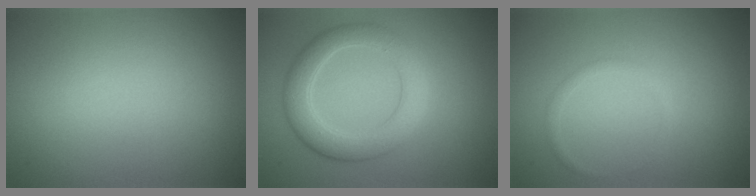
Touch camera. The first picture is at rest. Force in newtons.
{"total": 4.4, "press": 4.4, "slide": 0.2}
{"total": 0.8, "press": 0.8, "slide": 0.0}